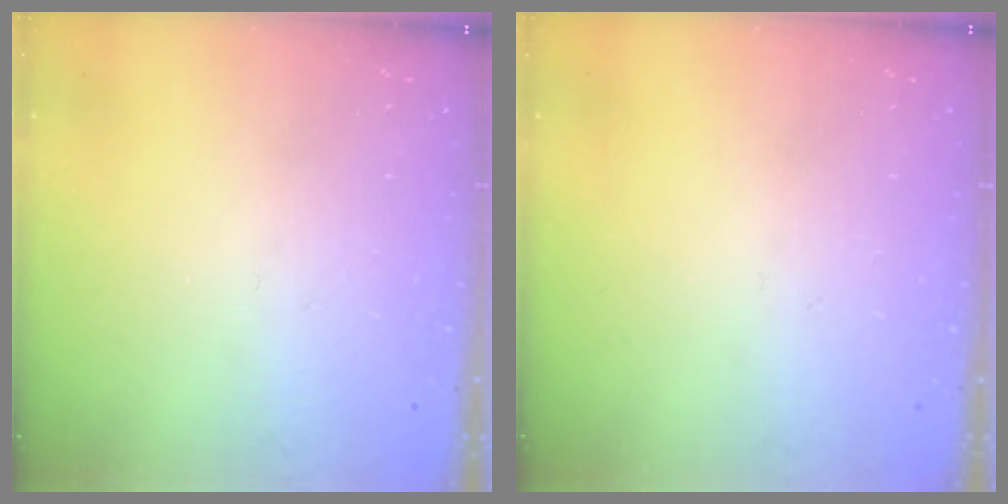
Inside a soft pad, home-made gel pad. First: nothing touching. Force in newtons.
{"total": 0.0}